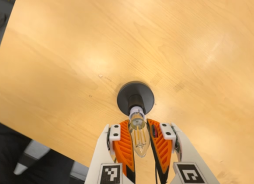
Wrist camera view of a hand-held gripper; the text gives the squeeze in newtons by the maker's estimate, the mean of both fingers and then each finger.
{"total": 23.0, "left": 22.3, "right": 23.7}